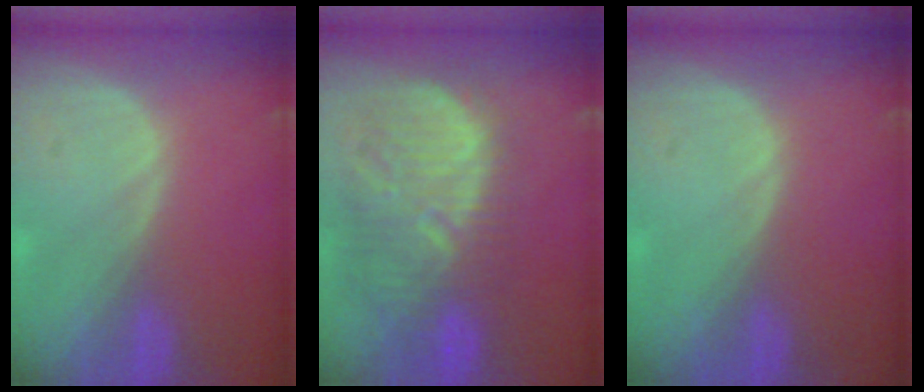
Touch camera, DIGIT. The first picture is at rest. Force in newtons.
{"total": 12.3, "press": 11.2, "slide": 5.1}
{"total": 0.0}